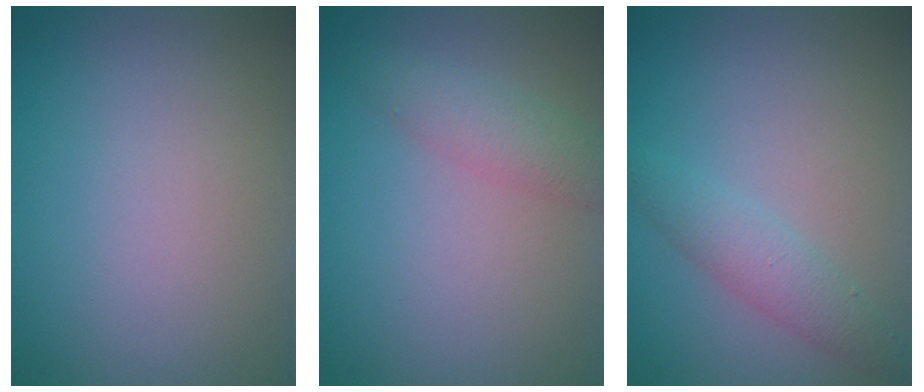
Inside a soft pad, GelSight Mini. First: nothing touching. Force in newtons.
{"total": 2.5, "press": 2.5, "slide": 0.1}
{"total": 2.4, "press": 2.4, "slide": 0.1}